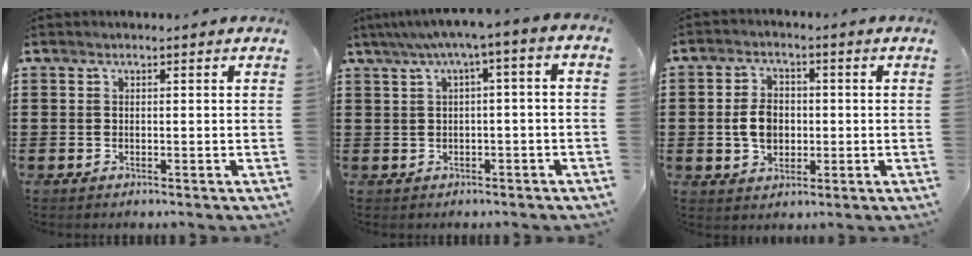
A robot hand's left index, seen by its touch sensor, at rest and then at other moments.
{"total": 3.5, "force": [-0.6, 0.4, 3.5], "torque": [-0.065, 0.001, -0.019]}
{"total": 5.3, "force": [-0.4, 3.8, 3.7], "torque": [-0.075, 0.005, -0.012]}